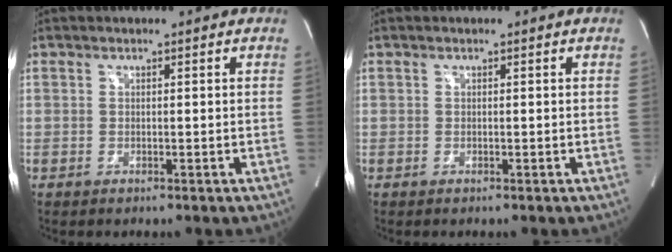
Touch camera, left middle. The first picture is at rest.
{"total": 0.0}